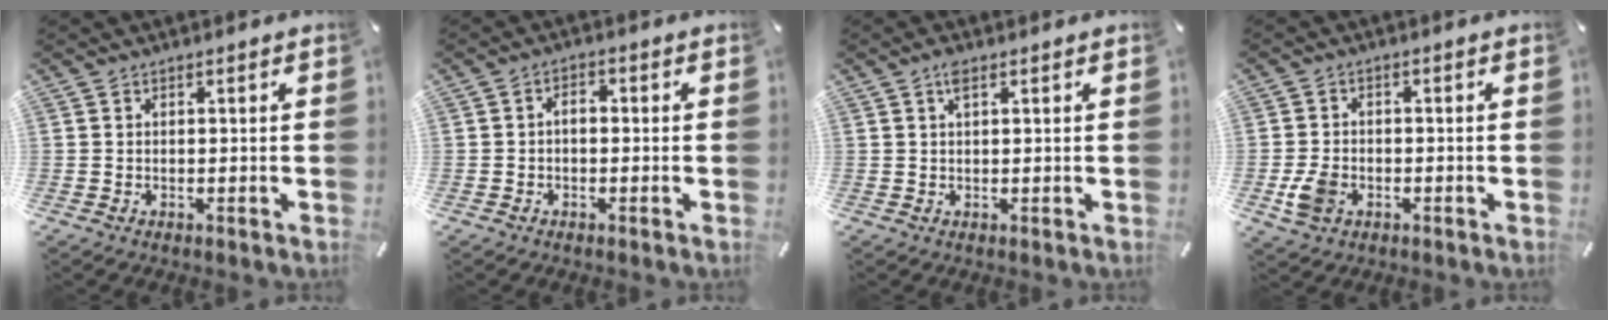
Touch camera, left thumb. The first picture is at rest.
{"total": 2.4, "force": [-0.7, 1.5, 1.8], "torque": [-0.033, 0.011, -0.016]}
{"total": 2.2, "force": [1.0, 0.9, 1.8], "torque": [-0.039, 0.004, 0.017]}
{"total": 5.3, "force": [-1.7, 4.2, 2.7], "torque": [-0.070, 0.003, -0.033]}